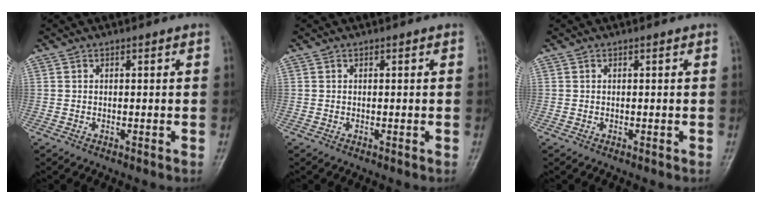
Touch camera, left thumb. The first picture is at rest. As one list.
[{"total": 0.0}, {"total": 0.0}]